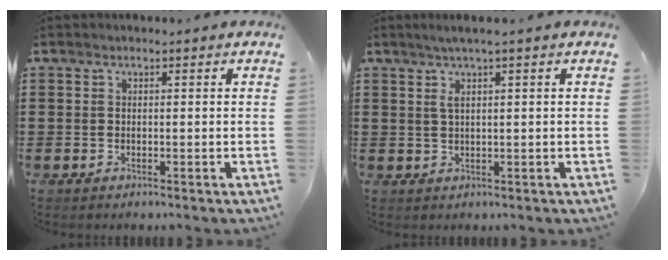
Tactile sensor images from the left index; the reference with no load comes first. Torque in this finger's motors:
{"motor_torque": [0.54, -0.59, 0.08, 0.07]}